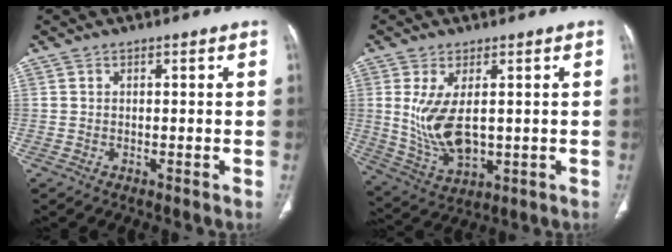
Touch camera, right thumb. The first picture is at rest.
{"total": 10.4, "force": [1.0, 5.3, 8.9], "torque": [-0.178, -0.014, 0.041]}